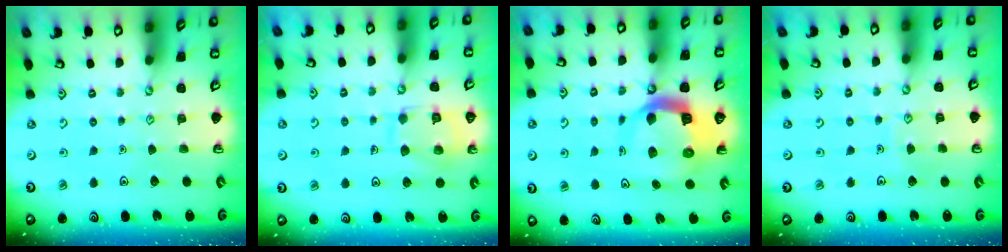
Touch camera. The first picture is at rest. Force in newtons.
{"total": 11.5, "press": 11.5, "slide": 1.0}
{"total": 11.9, "press": 11.8, "slide": 1.4}
{"total": 3.7, "press": 3.7, "slide": 0.3}